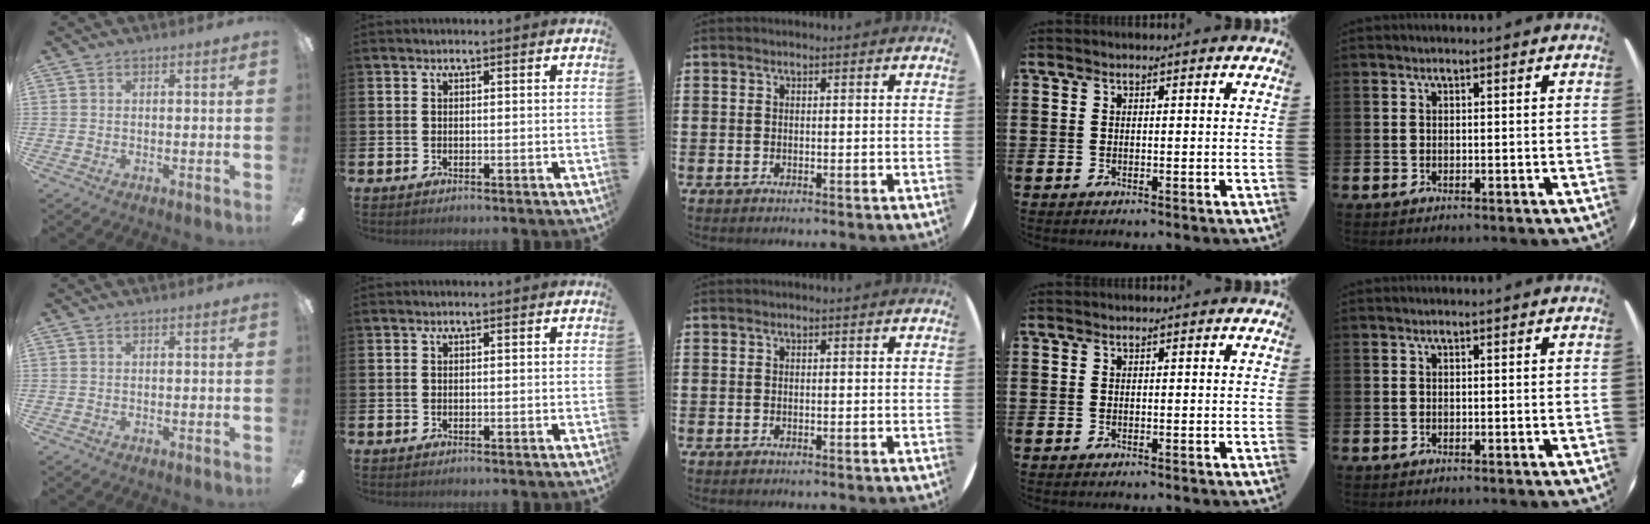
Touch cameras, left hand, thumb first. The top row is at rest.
{}